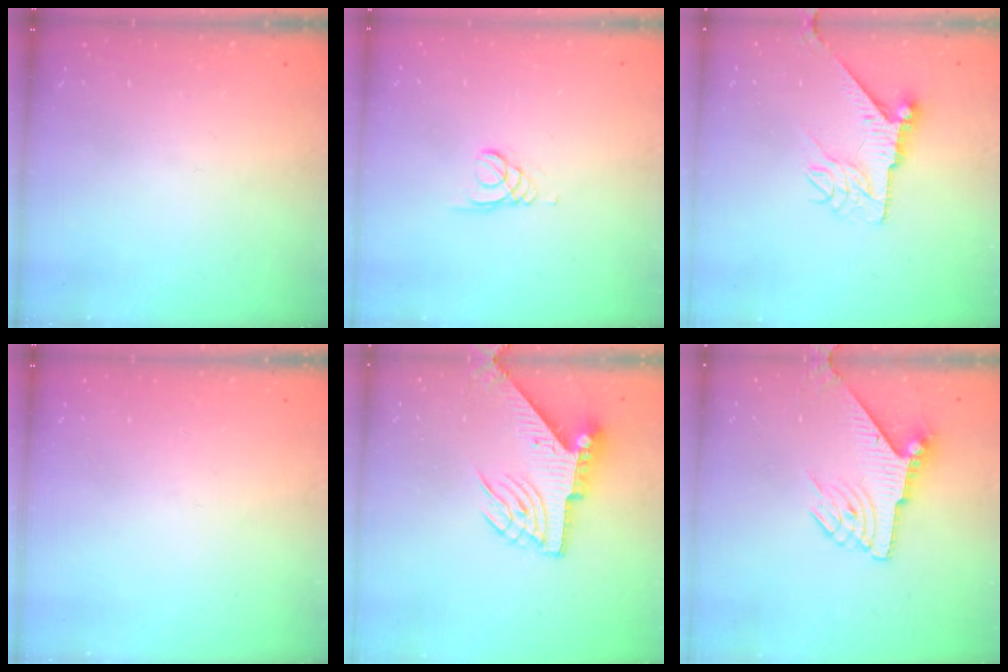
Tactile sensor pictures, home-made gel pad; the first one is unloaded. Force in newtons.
{"total": 1.5, "press": 1.5, "slide": 0.1}
{"total": 8.6, "press": 8.6, "slide": 0.5}
{"total": 0.0}
{"total": 7.8, "press": 7.7, "slide": 1.3}
{"total": 7.4, "press": 7.4, "slide": 0.2}